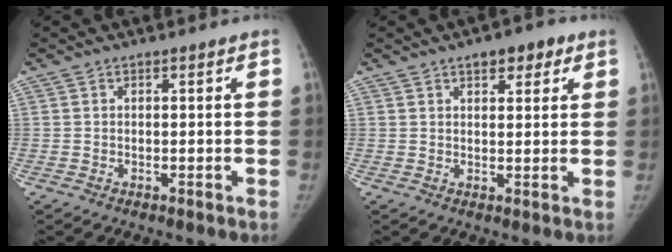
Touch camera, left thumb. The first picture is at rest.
{"total": 5.2, "force": [2.9, 2.5, 3.5], "torque": [-0.021, -0.008, 0.036]}